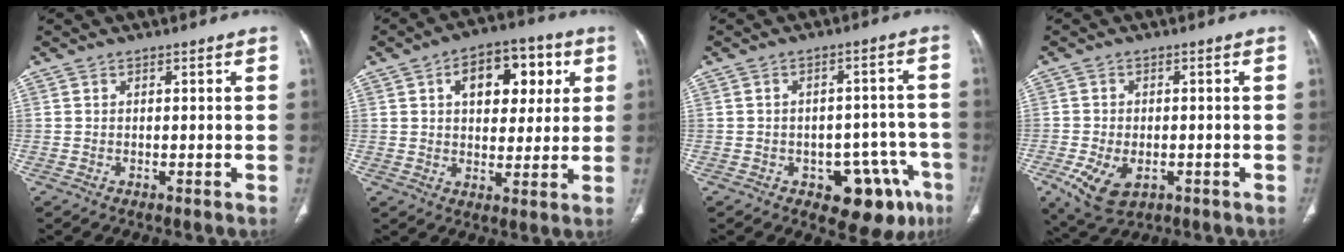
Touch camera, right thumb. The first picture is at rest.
{"total": 13.4, "force": [4.4, 8.2, 9.7], "torque": [-0.093, 0.005, 0.064]}
{"total": 12.1, "force": [-6.3, 7.0, 7.6], "torque": [-0.050, 0.041, -0.074]}
{"total": 8.3, "force": [-3.1, 5.1, 5.8], "torque": [-0.108, -0.001, -0.044]}